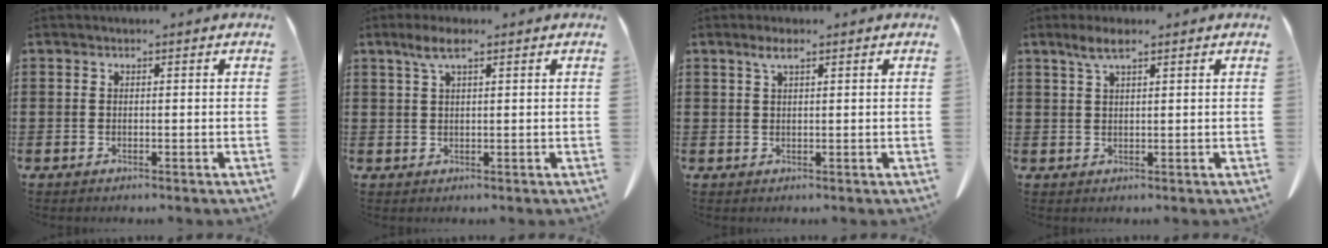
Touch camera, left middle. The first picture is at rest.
{"total": 3.5, "force": [1.9, 0.7, 2.9], "torque": [-0.061, 0.003, 0.033]}
{"total": 2.4, "force": [1.3, 0.4, 1.9], "torque": [-0.041, 0.001, 0.023]}
{"total": 3.3, "force": [2.0, 0.6, 2.6], "torque": [-0.055, 0.003, 0.036]}